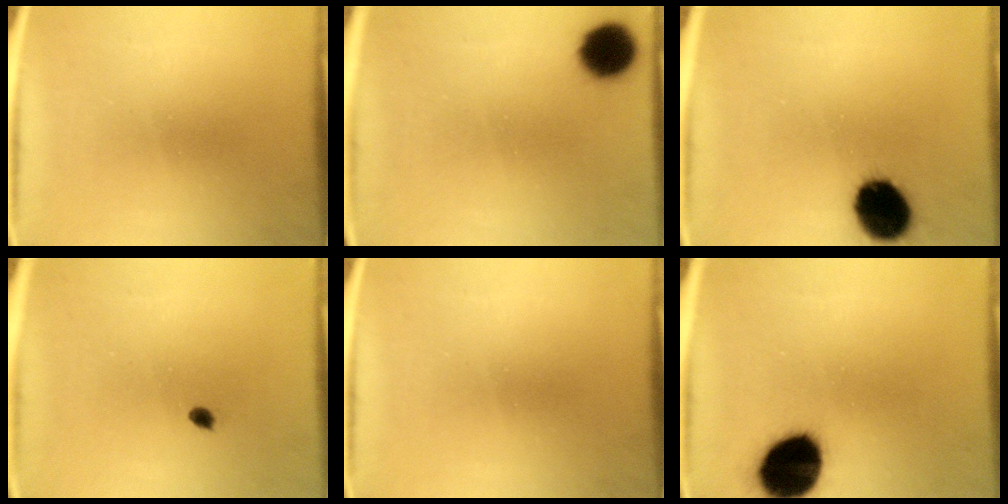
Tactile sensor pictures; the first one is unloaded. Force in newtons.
{"total": 11.5}
{"total": 14.0}
{"total": 1.1}
{"total": 0.0}
{"total": 17.2}